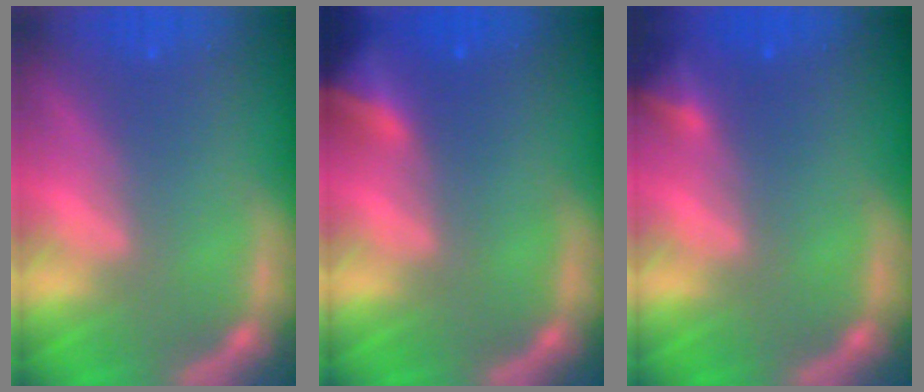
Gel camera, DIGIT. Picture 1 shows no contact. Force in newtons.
{"total": 3.9}
{"total": 1.9}